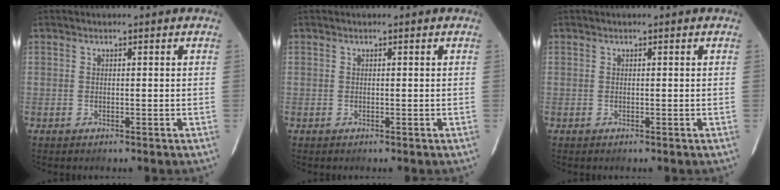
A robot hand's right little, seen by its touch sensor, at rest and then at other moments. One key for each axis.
{"total": 0.0}
{"total": 0.0}